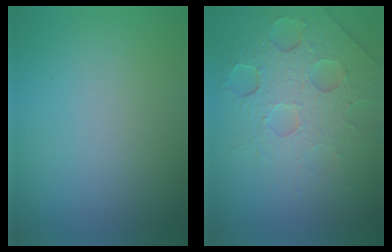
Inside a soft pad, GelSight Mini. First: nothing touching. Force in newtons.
{"total": 7.9, "press": 5.3, "slide": 5.8}